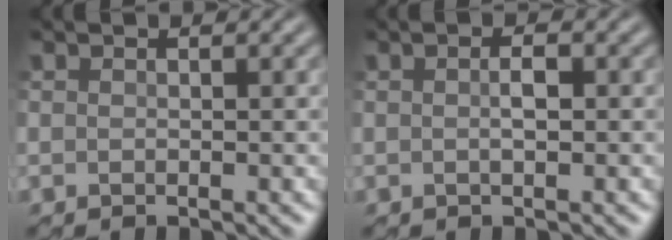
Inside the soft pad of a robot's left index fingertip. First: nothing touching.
{"total": 1.6, "force": [0.0, 0.4, 1.5], "torque": [-0.031, 0.003, 0.003]}